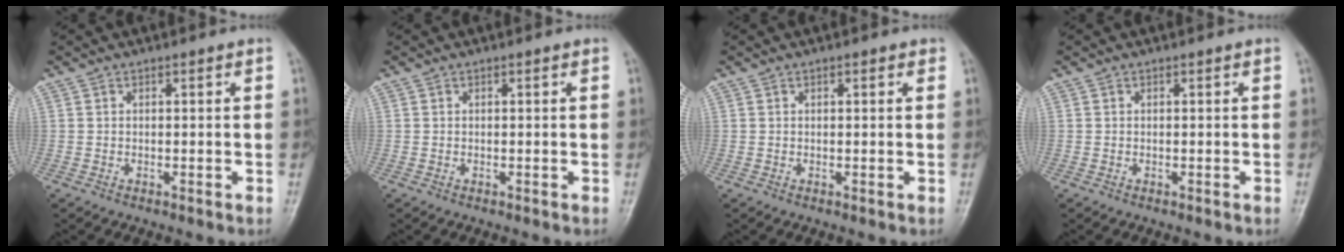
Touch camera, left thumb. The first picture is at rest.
{"total": 0.0}
{"total": 1.1, "force": [0.6, 0.5, 0.8], "torque": [-0.008, 0.001, 0.004]}
{"total": 0.0}